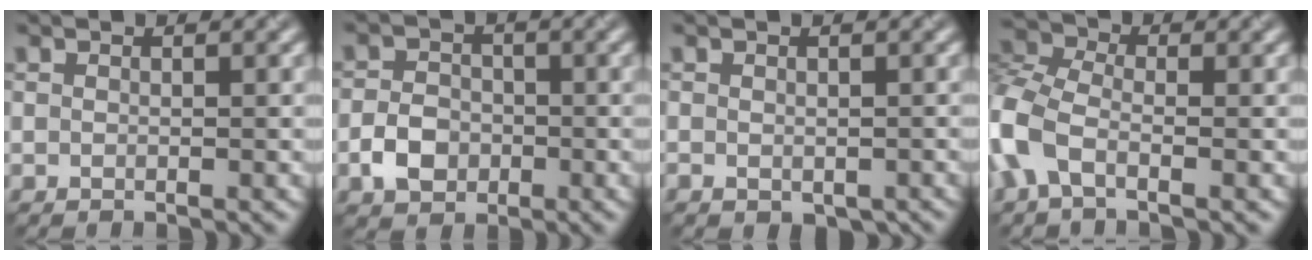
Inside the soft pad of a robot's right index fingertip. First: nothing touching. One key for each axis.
{"total": 3.4, "fx": -1.2, "fy": 2.6, "fz": 1.7, "tx": -0.030, "ty": 0.003, "tz": -0.028}
{"total": 1.9, "fx": -0.9, "fy": 1.3, "fz": 1.2, "tx": -0.022, "ty": -0.015, "tz": -0.010}
{"total": 6.0, "fx": -2.1, "fy": 3.4, "fz": 4.4, "tx": -0.115, "ty": 0.007, "tz": -0.066}